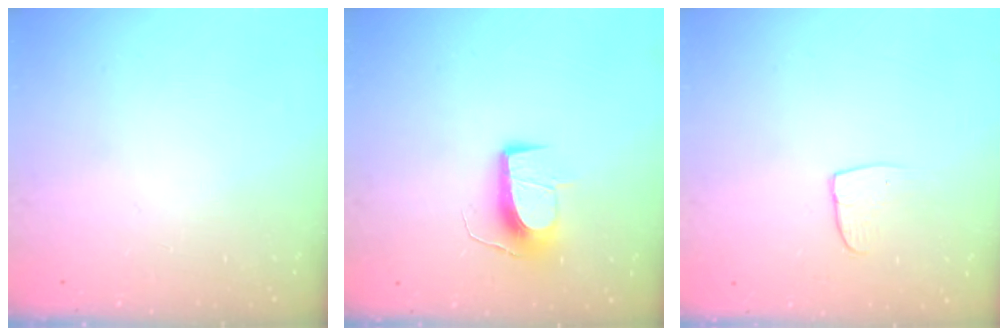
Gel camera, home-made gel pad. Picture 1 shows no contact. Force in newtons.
{"total": 11.3, "press": 11.3, "slide": 0.7}
{"total": 4.3, "press": 4.3, "slide": 0.3}